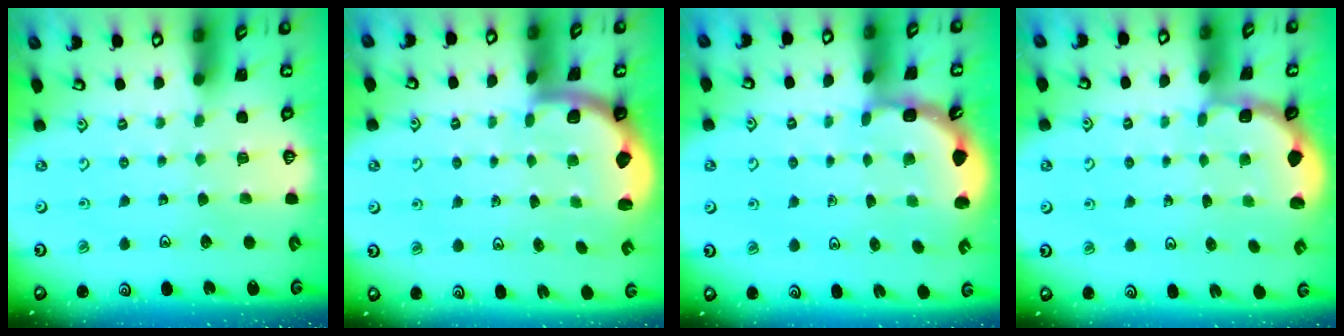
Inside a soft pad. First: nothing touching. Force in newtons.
{"total": 1.9, "press": 1.8, "slide": 0.5}
{"total": 2.1, "press": 1.9, "slide": 0.8}
{"total": 1.8, "press": 1.6, "slide": 0.7}